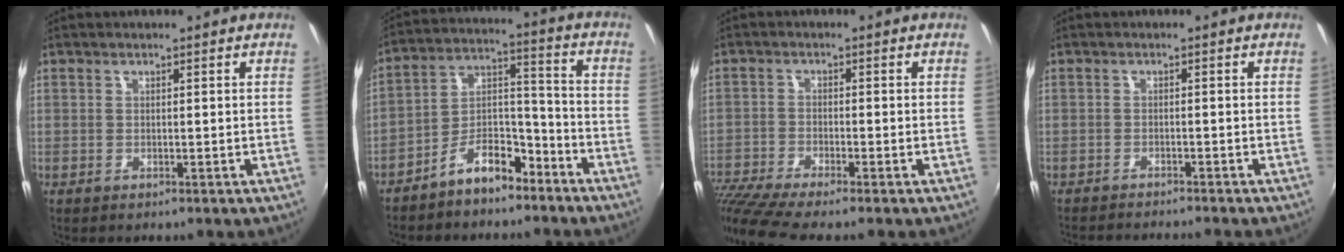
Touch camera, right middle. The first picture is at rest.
{"total": 9.8, "force": [-7.2, 4.3, 5.2], "torque": [-0.093, 0.041, -0.117]}
{"total": 10.5, "force": [-9.0, 0.3, 5.5], "torque": [-0.136, -0.042, -0.166]}
{"total": 5.5, "force": [-5.2, -0.1, 1.9], "torque": [-0.046, -0.015, -0.083]}